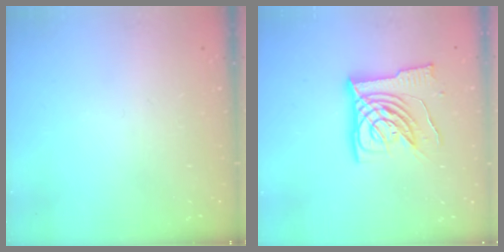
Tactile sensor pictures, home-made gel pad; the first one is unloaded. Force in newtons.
{"total": 15.3, "press": 15.2, "slide": 2.0}